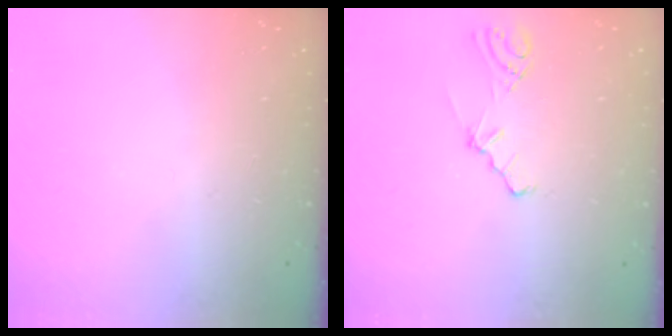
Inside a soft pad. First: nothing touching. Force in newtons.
{"total": 2.8, "press": 2.8, "slide": 0.7}